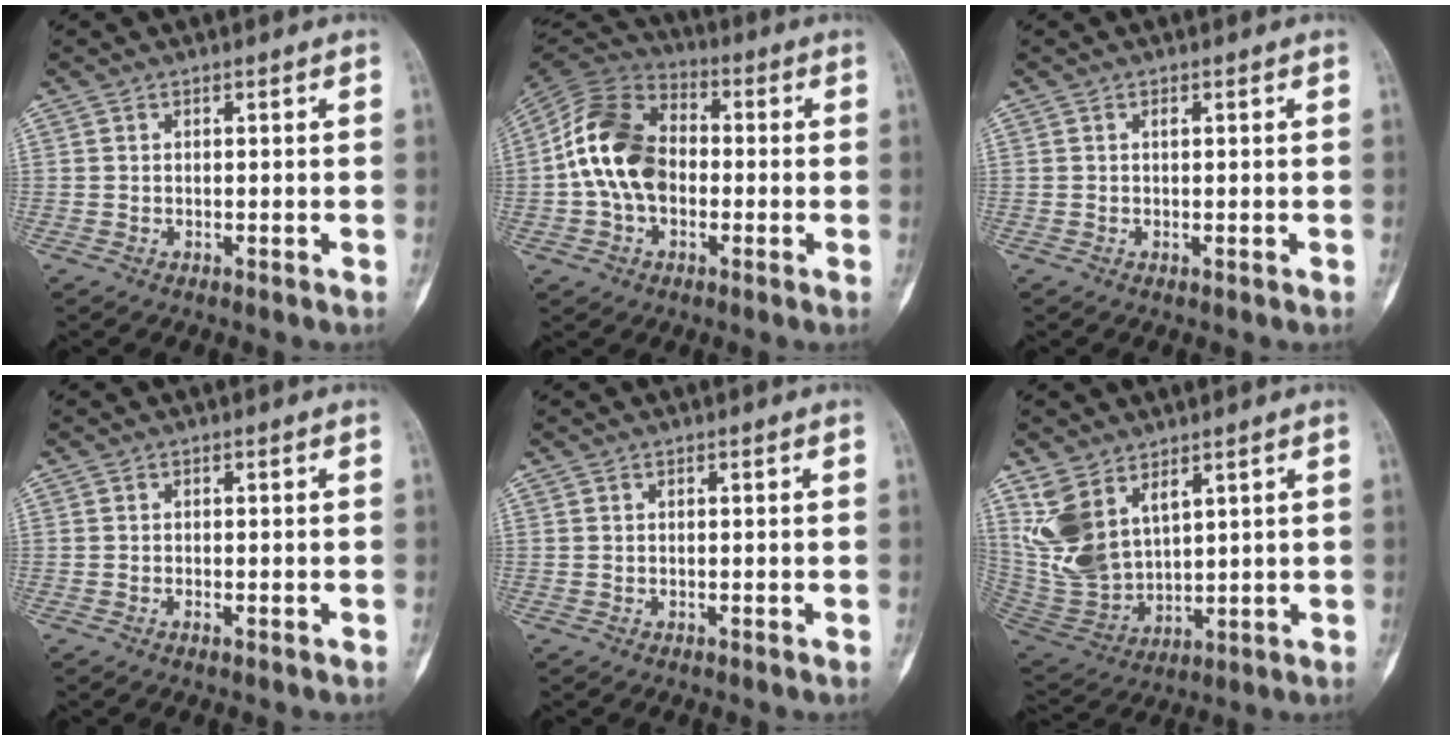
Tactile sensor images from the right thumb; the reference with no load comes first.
{"total": 14.9, "force": [-1.0, 10.5, 10.5], "torque": [-0.186, 0.033, -0.031]}
{"total": 0.7, "force": [0.1, 0.3, 0.6], "torque": [-0.009, 0.000, 0.002]}
{"total": 0.7, "force": [-0.4, 0.3, 0.6], "torque": [-0.012, -0.001, -0.007]}
{"total": 0.0}
{"total": 12.4, "force": [6.4, 7.3, 7.6], "torque": [-0.147, -0.025, 0.156]}